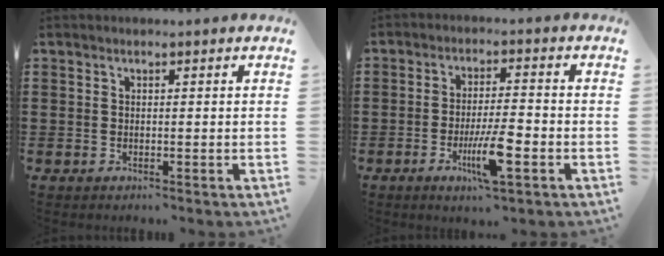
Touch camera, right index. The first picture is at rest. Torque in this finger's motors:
{"motor_torque": [2.14, 0.00, 0.25, 0.07]}